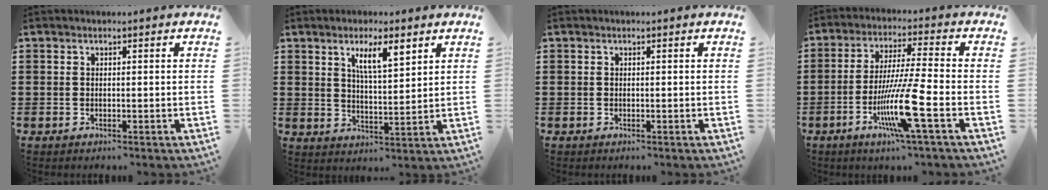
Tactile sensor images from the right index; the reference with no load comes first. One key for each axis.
{"total": 6.2, "fx": 3.3, "fy": 1.7, "fz": 4.9, "tx": -0.089, "ty": 0.001, "tz": 0.052}
{"total": 0.0}
{"total": 11.7, "fx": -4.4, "fy": 0.2, "fz": 10.9, "tx": -0.219, "ty": -0.017, "tz": -0.087}